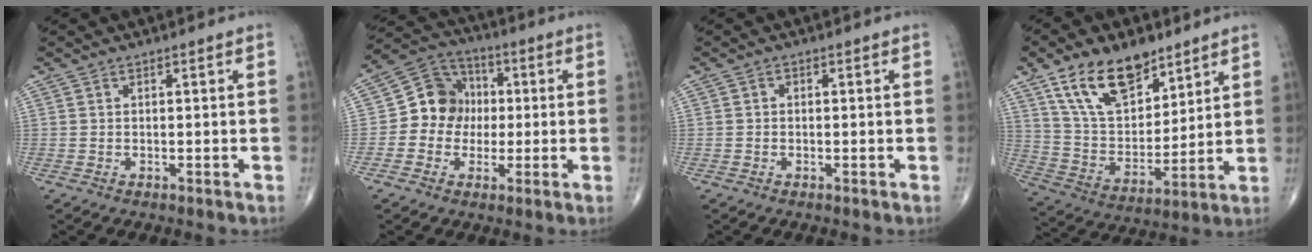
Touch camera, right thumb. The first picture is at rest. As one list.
[{"total": 10.2, "force": [-0.3, 9.3, 4.4], "torque": [-0.033, 0.027, -0.020]}, {"total": 0.6, "force": [-0.1, 0.5, 0.3], "torque": [-0.001, 0.002, -0.007]}, {"total": 17.1, "force": [10.6, 8.9, 10.0], "torque": [-0.136, -0.049, 0.204]}]